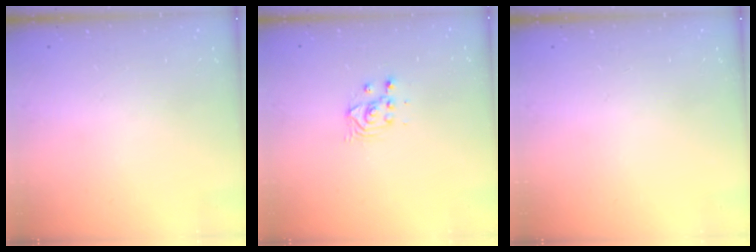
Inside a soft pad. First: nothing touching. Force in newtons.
{"total": 2.9, "press": 2.9, "slide": 0.1}
{"total": 0.0}